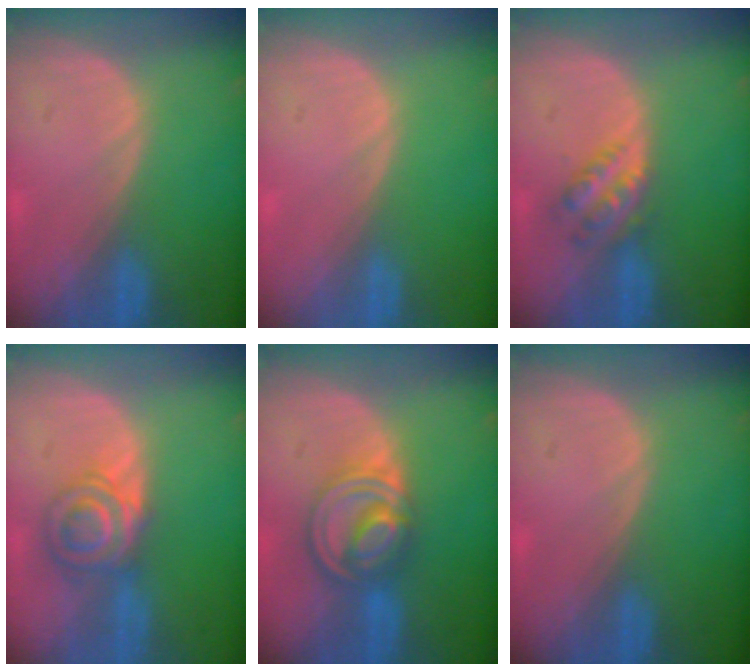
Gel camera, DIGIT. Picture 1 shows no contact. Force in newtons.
{"total": 0.0}
{"total": 4.6, "press": 4.1, "slide": 2.2}
{"total": 6.7, "press": 5.9, "slide": 3.2}
{"total": 8.1, "press": 6.9, "slide": 4.3}
{"total": 0.0}